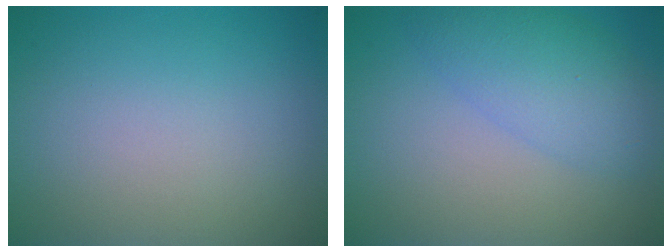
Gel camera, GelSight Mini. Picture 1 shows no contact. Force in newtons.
{"total": 4.5, "press": 4.5, "slide": 0.2}